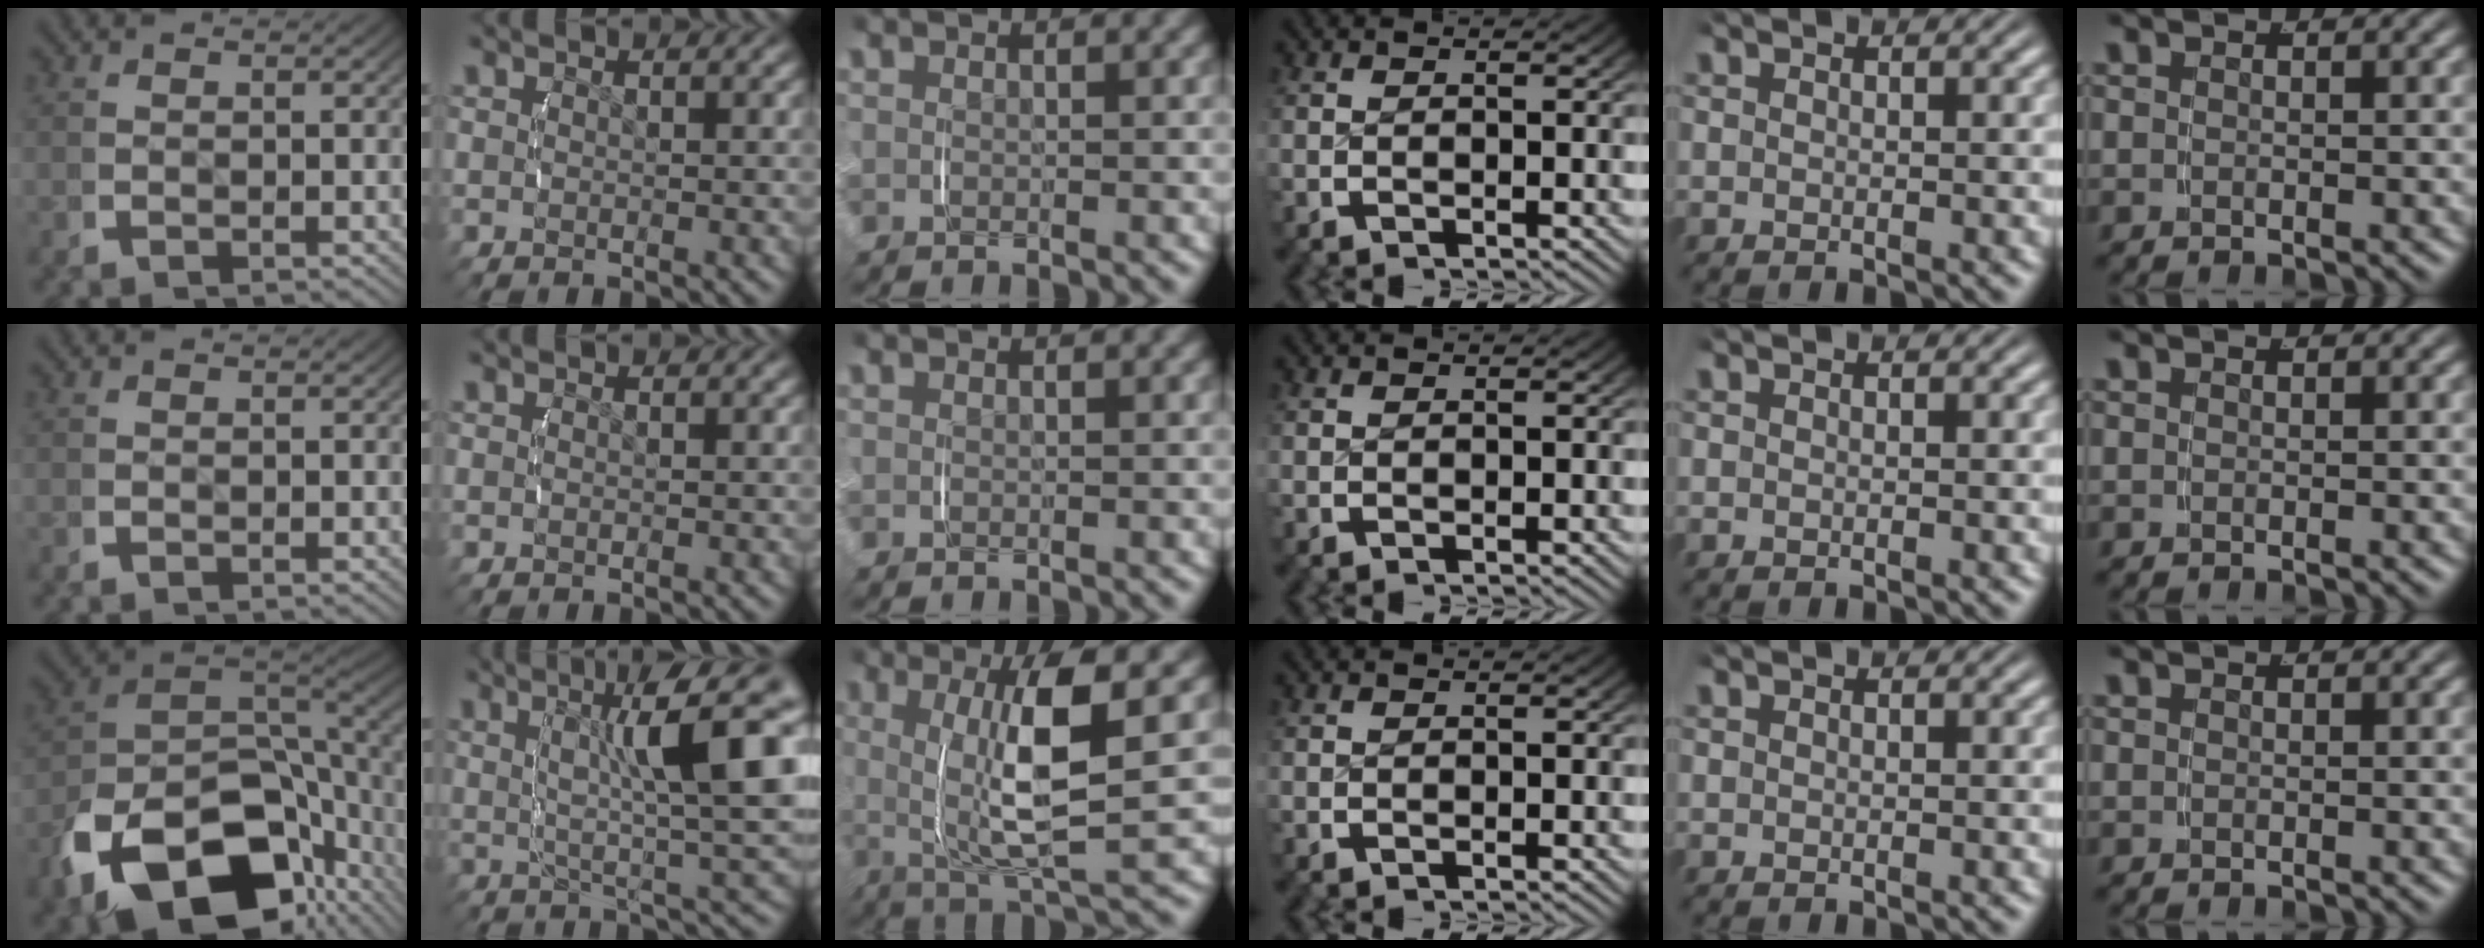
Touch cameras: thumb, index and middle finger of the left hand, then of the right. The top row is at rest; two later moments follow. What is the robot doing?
{"motion": "lift_and_place", "object": "ethernet cable"}